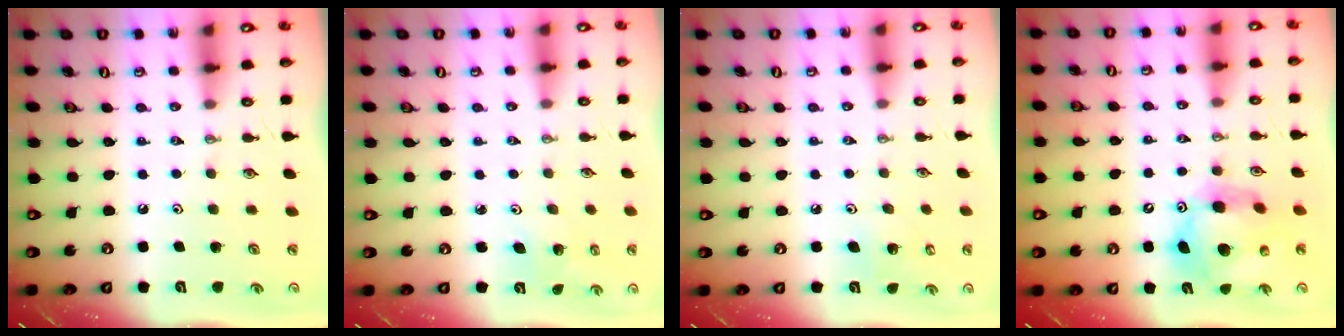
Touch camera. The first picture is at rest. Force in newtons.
{"total": 2.3, "press": 2.3, "slide": 0.2}
{"total": 4.9, "press": 4.9, "slide": 0.3}
{"total": 13.5, "press": 13.4, "slide": 1.5}